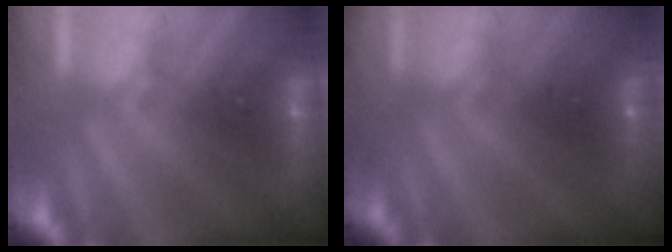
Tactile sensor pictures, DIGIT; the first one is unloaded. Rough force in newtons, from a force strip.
{"total": 8.0}